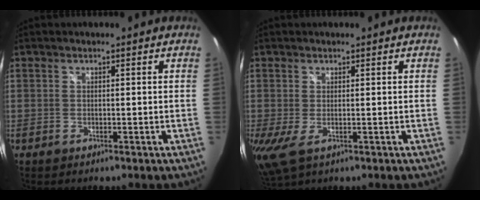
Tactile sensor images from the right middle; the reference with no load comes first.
{"total": 3.6, "force": [-0.5, 0.6, 3.5], "torque": [-0.066, -0.016, -0.005]}